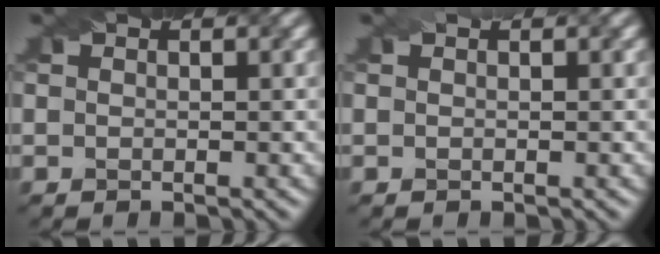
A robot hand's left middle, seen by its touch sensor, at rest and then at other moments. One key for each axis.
{"total": 0.0}